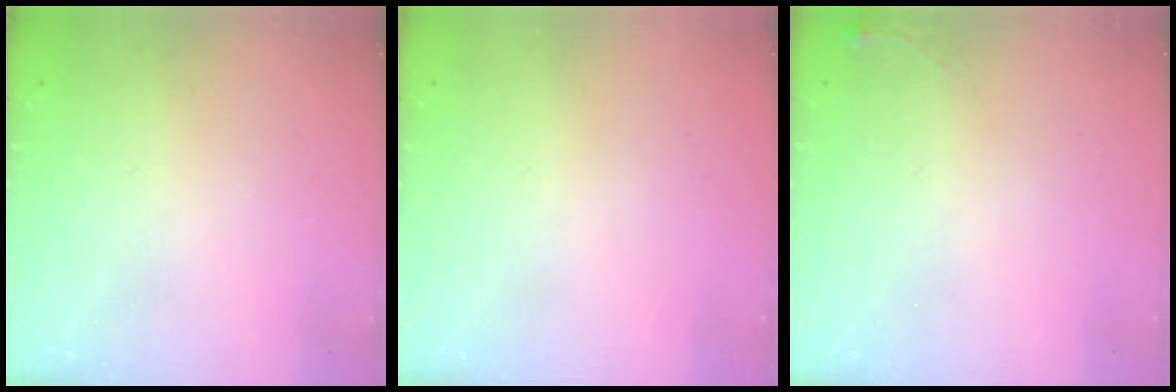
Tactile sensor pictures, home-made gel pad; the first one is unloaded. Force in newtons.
{"total": 0.0}
{"total": 4.0, "press": 3.9, "slide": 0.6}